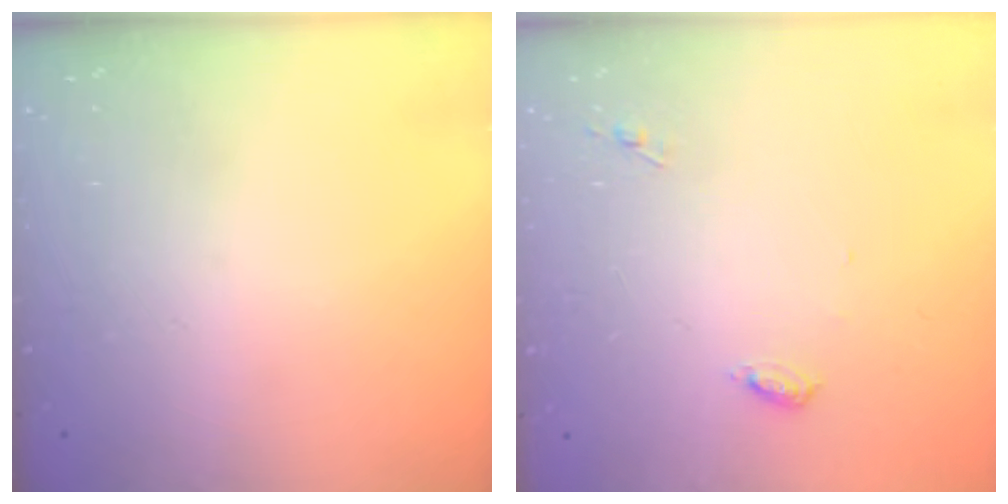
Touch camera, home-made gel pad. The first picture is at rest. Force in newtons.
{"total": 4.6, "press": 4.6, "slide": 0.4}